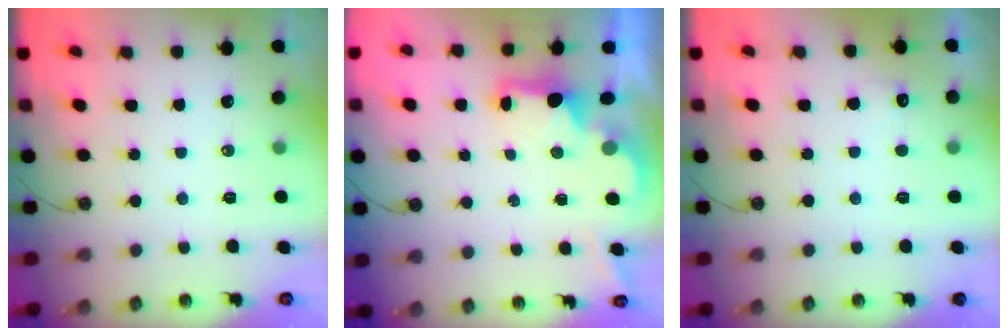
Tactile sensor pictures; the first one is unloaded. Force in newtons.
{"total": 2.1, "press": 2.0, "slide": 0.8}
{"total": 3.9, "press": 3.7, "slide": 1.2}